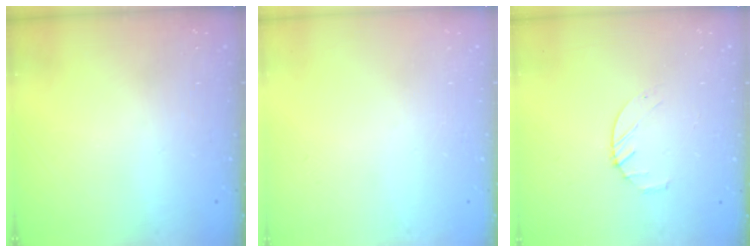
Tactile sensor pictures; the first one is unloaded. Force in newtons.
{"total": 0.0}
{"total": 2.4, "press": 2.3, "slide": 0.3}